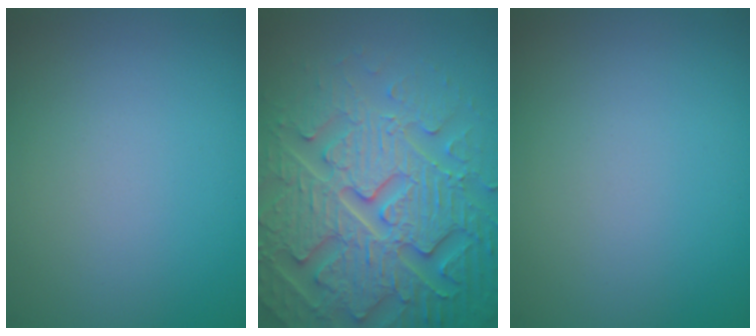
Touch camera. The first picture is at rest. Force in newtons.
{"total": 8.1, "press": 7.9, "slide": 1.9}
{"total": 0.0}